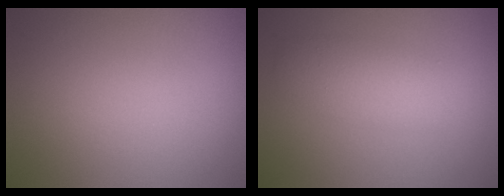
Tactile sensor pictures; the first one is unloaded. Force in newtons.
{"total": 3.3, "press": 3.3, "slide": 0.1}